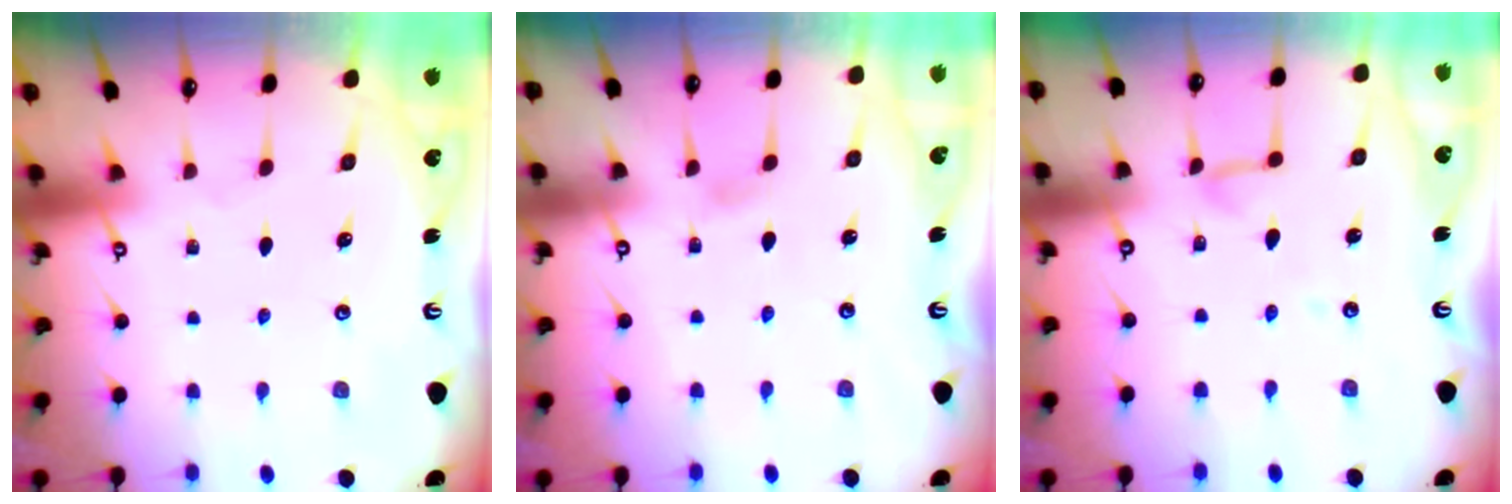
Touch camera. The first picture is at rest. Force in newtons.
{"total": 5.4, "press": 5.3, "slide": 0.7}
{"total": 5.7, "press": 5.7, "slide": 0.2}